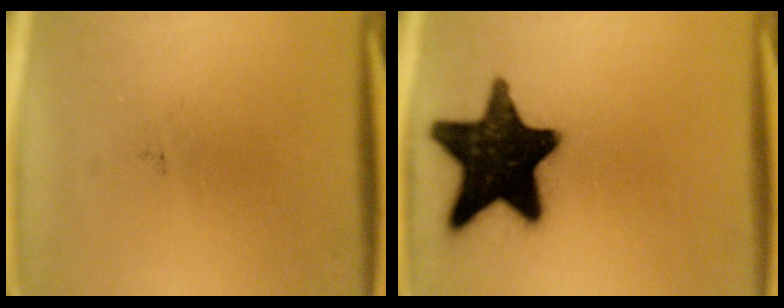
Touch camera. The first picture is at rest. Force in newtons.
{"total": 18.3}